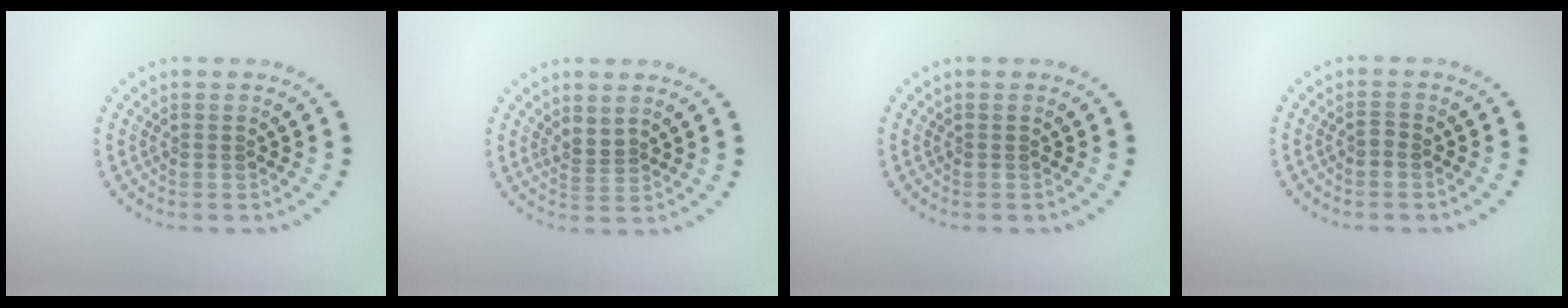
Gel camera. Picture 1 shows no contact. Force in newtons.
{"total": 1.6, "press": 1.2, "slide": 1.1}
{"total": 0.0}
{"total": 0.6, "press": 0.5, "slide": 0.2}